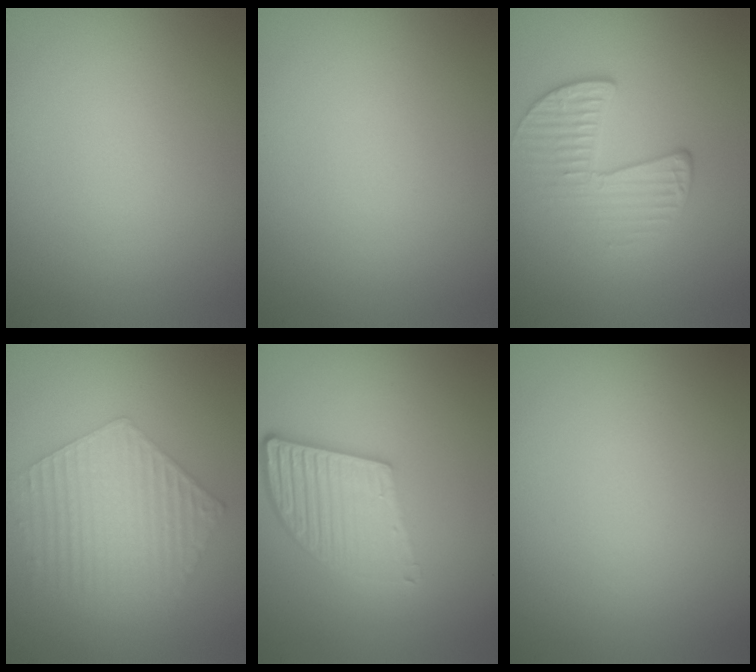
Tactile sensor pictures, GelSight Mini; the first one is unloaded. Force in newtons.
{"total": 0.0}
{"total": 2.8, "press": 2.0, "slide": 1.9}
{"total": 5.7, "press": 4.2, "slide": 3.8}
{"total": 5.6, "press": 4.0, "slide": 4.0}
{"total": 0.0}